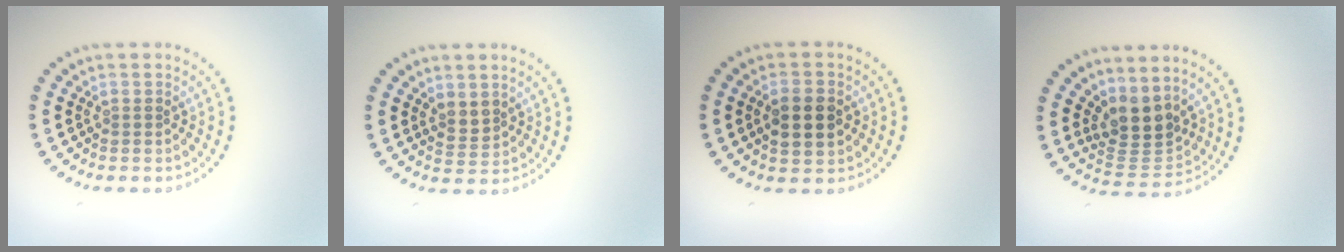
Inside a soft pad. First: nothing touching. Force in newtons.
{"total": 1.7, "press": 1.5, "slide": 0.8}
{"total": 3.6, "press": 3.6, "slide": 0.2}
{"total": 3.8, "press": 3.1, "slide": 2.2}